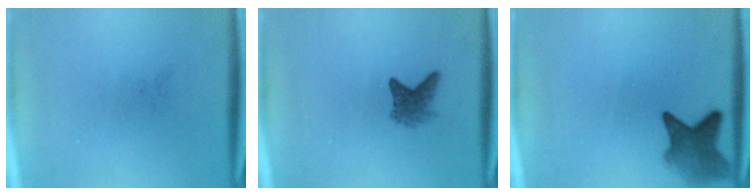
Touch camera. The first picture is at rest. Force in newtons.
{"total": 2.7}
{"total": 5.0}